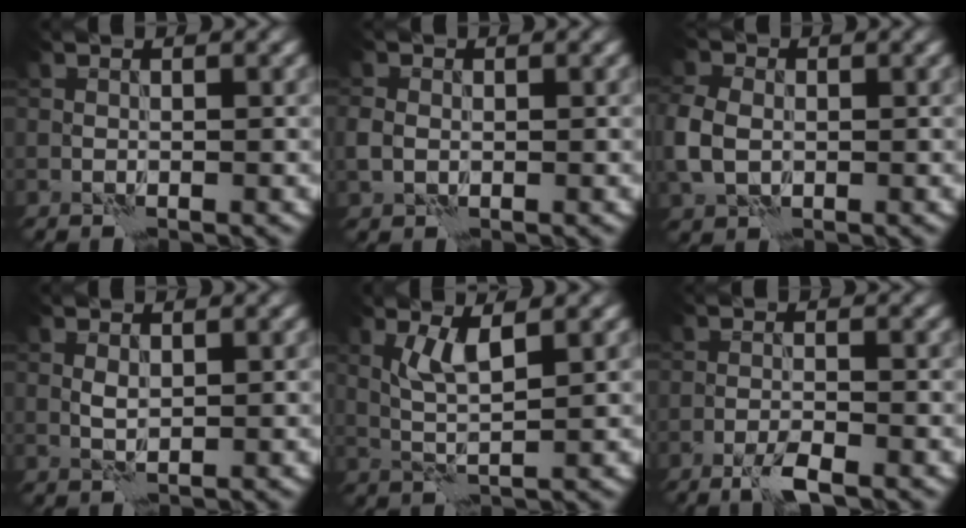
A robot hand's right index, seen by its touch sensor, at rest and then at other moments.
{"total": 1.5, "force": [-0.3, 1.2, 0.9], "torque": [-0.022, 0.000, -0.010]}
{"total": 4.6, "force": [-0.8, 3.4, 2.9], "torque": [-0.080, 0.001, -0.023]}
{"total": 1.0, "force": [0.3, 0.4, 0.9], "torque": [-0.021, 0.001, 0.005]}
{"total": 2.9, "force": [1.1, 0.5, 2.6], "torque": [-0.058, -0.003, 0.023]}
{"total": 2.3, "force": [-1.6, 0.2, 1.7], "torque": [-0.035, 0.001, -0.036]}